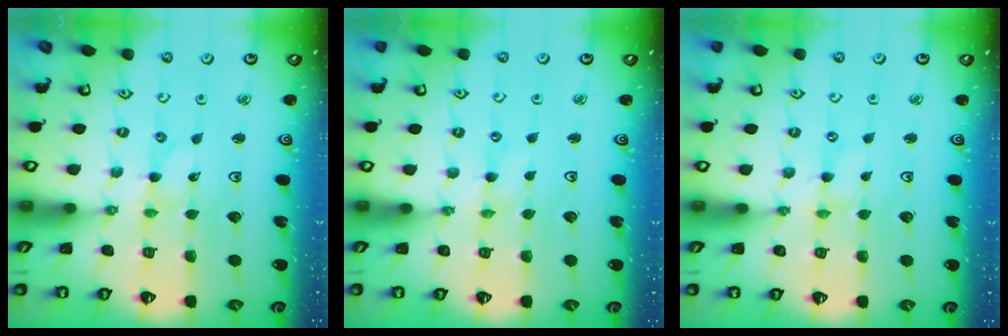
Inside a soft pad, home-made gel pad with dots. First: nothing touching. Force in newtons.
{"total": 0.6, "press": 0.6, "slide": 0.1}
{"total": 0.0}